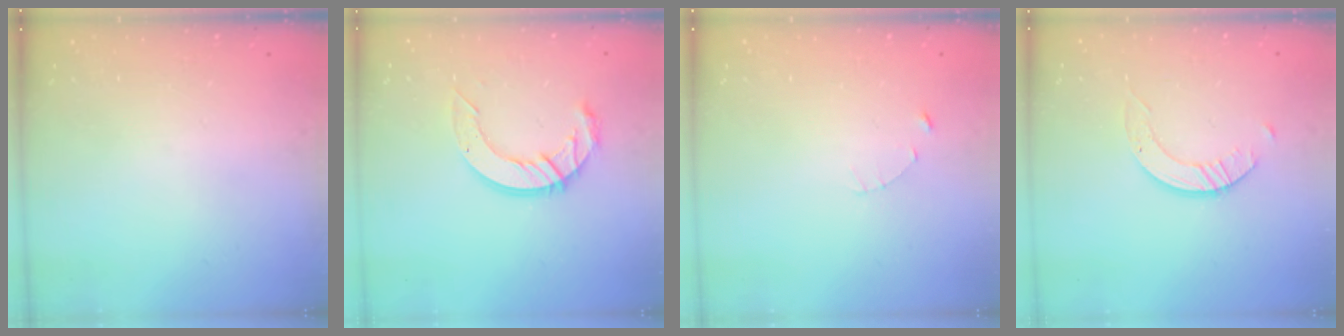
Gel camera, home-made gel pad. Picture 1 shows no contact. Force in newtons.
{"total": 11.1, "press": 11.1, "slide": 1.0}
{"total": 1.2, "press": 1.1, "slide": 0.2}
{"total": 2.9, "press": 2.9, "slide": 0.3}